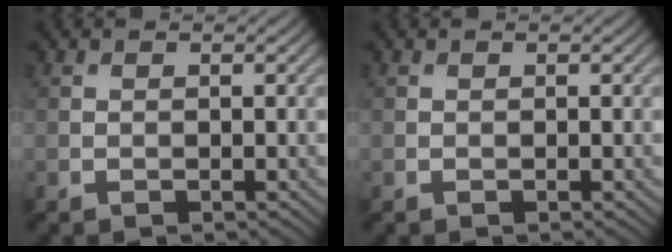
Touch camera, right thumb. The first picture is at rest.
{"total": 0.0}